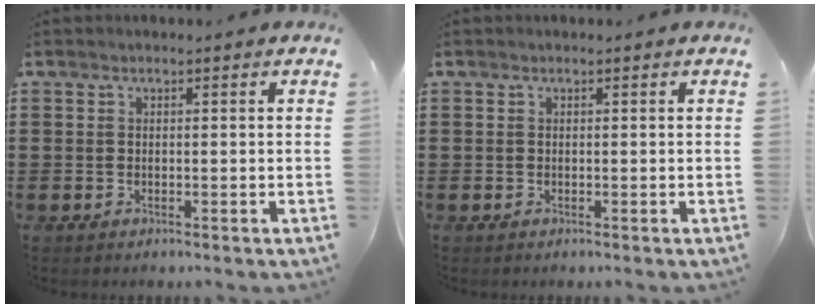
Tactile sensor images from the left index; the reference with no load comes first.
{"total": 0.0}